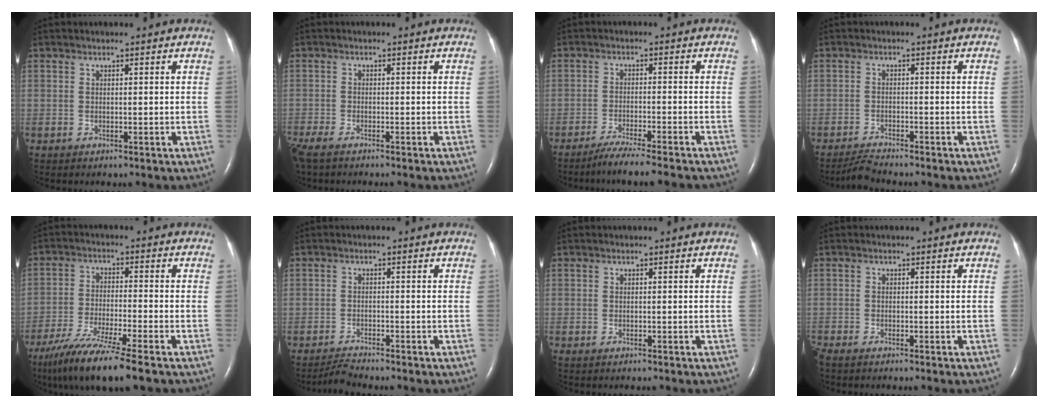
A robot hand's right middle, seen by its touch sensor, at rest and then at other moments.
{"total": 5.0, "force": [-4.1, 0.9, 2.7], "torque": [-0.056, -0.014, -0.073]}
{"total": 8.0, "force": [-6.8, -0.9, 4.1], "torque": [-0.055, -0.024, -0.108]}
{"total": 2.6, "force": [-2.5, -0.6, 0.4], "torque": [-0.020, -0.016, -0.049]}
{"total": 11.3, "force": [-8.5, -0.7, 7.5], "torque": [-0.139, -0.038, -0.146]}
{"total": 2.3, "force": [-2.2, -0.7, 0.2], "torque": [-0.013, -0.015, -0.044]}
{"total": 0.9, "force": [-0.8, 0.2, 0.5], "torque": [-0.012, -0.002, -0.009]}
{"total": 2.0, "force": [-1.8, -0.1, 0.8], "torque": [-0.018, -0.004, -0.032]}